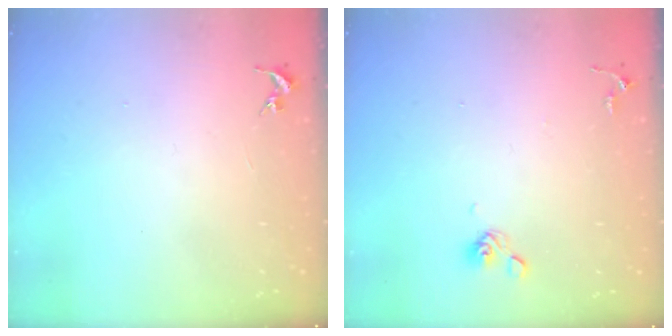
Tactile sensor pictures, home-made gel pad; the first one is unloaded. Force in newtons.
{"total": 6.3, "press": 6.0, "slide": 2.1}